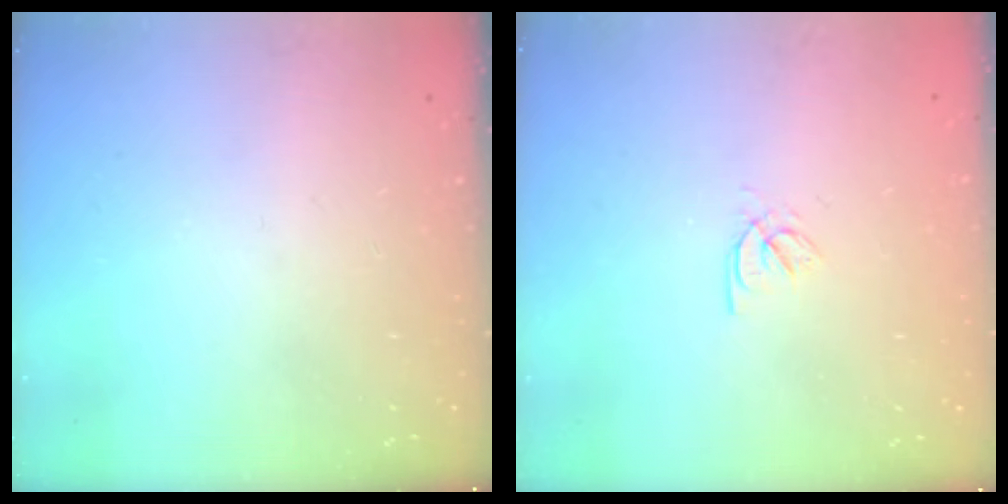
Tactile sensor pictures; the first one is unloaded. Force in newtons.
{"total": 2.3, "press": 2.2, "slide": 0.3}